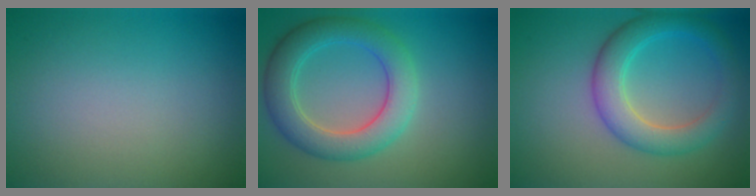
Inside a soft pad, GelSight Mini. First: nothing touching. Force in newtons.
{"total": 5.5, "press": 5.5, "slide": 0.2}
{"total": 4.7, "press": 4.7, "slide": 0.1}